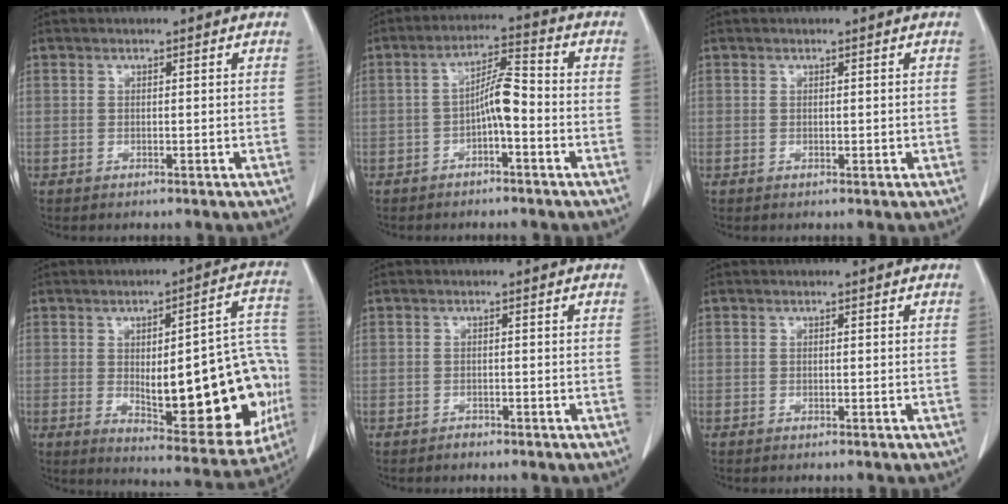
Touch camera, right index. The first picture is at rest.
{"total": 5.6, "force": [-1.5, 1.1, 5.3], "torque": [-0.096, 0.018, -0.027]}
{"total": 0.6, "force": [0.1, 0.4, 0.4], "torque": [-0.004, 0.000, 0.002]}
{"total": 23.5, "force": [-3.1, 6.8, 22.3], "torque": [-0.226, 0.023, -0.016]}
{"total": 0.7, "force": [-0.7, 0.3, 0.1], "torque": [-0.006, 0.000, -0.009]}
{"total": 0.0}